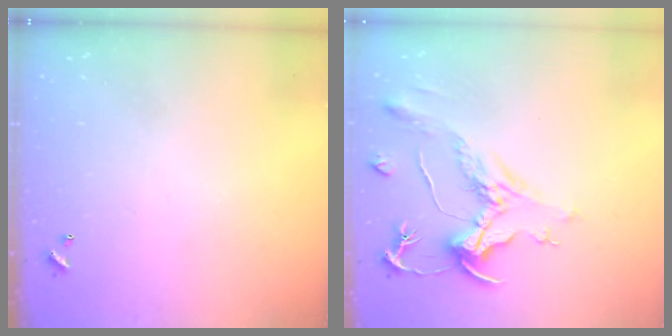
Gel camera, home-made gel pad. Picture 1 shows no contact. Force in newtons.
{"total": 2.2, "press": 1.7, "slide": 1.4}